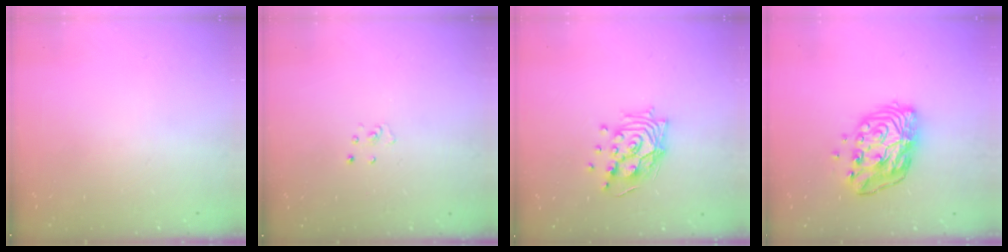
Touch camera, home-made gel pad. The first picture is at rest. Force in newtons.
{"total": 2.3, "press": 2.3, "slide": 0.2}
{"total": 14.4, "press": 13.6, "slide": 4.7}
{"total": 11.4, "press": 11.3, "slide": 0.9}